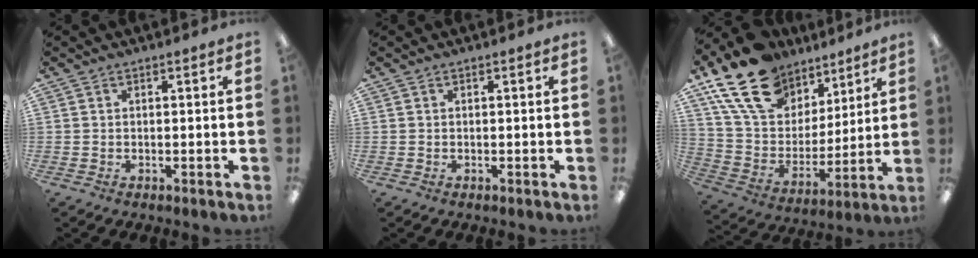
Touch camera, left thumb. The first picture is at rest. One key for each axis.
{"total": 0.0}
{"total": 21.4, "fx": 13.8, "fy": 13.2, "fz": 9.6, "tx": -0.181, "ty": -0.067, "tz": 0.258}